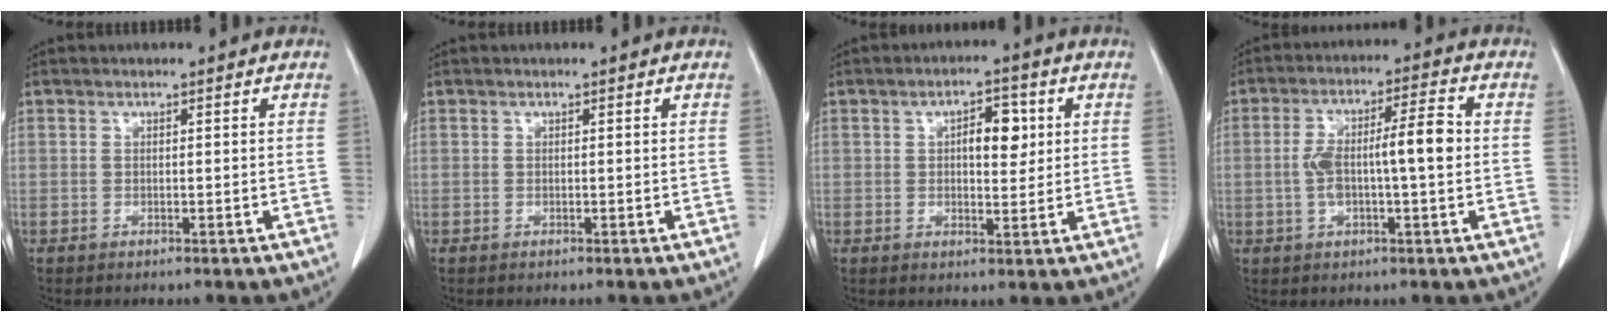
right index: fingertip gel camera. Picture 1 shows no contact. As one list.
[{"total": 0.0}, {"total": 5.4, "force": [1.4, 2.4, 4.7], "torque": [-0.070, 0.007, 0.021]}, {"total": 9.1, "force": [-0.3, 1.8, 9.0], "torque": [-0.165, 0.024, -0.005]}]